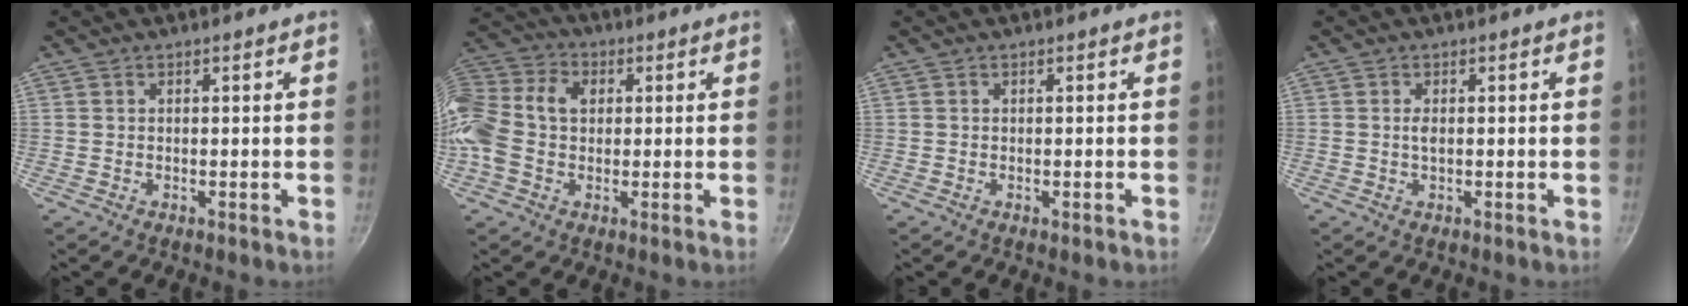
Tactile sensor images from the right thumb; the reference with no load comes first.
{"total": 15.0, "force": [0.5, 11.3, 9.8], "torque": [-0.192, 0.039, -0.011]}
{"total": 0.6, "force": [-0.3, 0.2, 0.6], "torque": [-0.008, 0.002, -0.004]}
{"total": 1.3, "force": [0.0, 0.6, 1.2], "torque": [-0.023, 0.001, -0.001]}